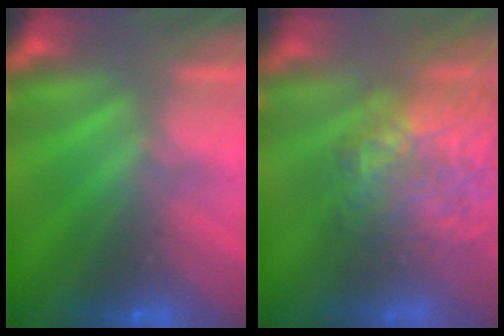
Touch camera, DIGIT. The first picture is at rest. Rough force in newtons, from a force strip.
{"total": 7.6}